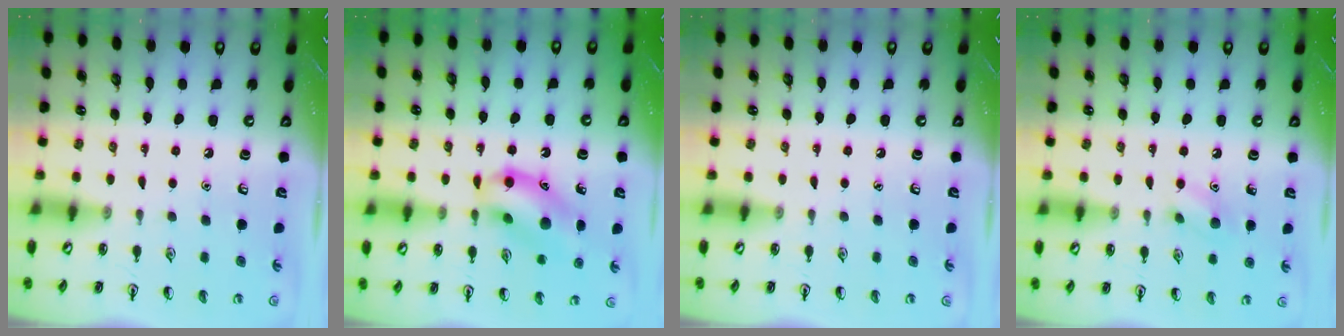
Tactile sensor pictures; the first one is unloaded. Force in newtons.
{"total": 13.9, "press": 13.8, "slide": 1.7}
{"total": 0.0}
{"total": 6.8, "press": 6.6, "slide": 1.4}